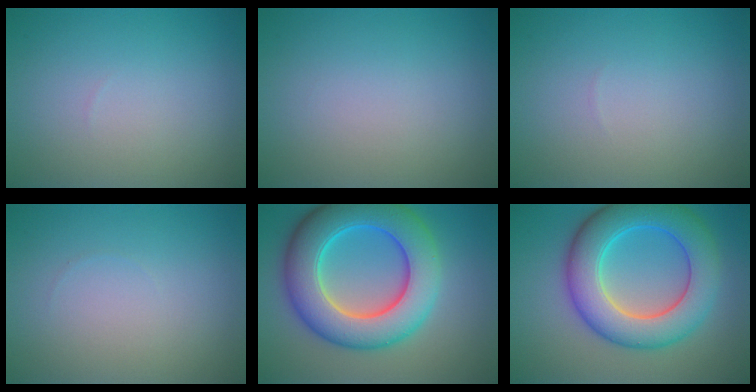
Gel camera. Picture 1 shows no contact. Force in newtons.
{"total": 0.0}
{"total": 0.0}
{"total": 0.0}
{"total": 10.6, "press": 10.6, "slide": 0.2}
{"total": 9.0, "press": 9.0, "slide": 0.2}